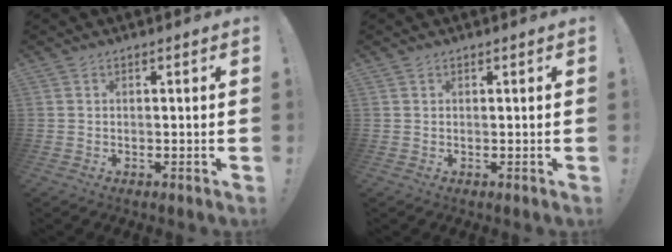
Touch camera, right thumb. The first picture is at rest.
{"total": 0.0}